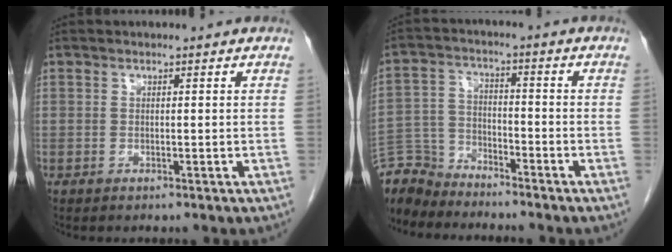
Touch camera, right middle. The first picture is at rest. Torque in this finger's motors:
{"motor_torque": [0.18, -0.19, 0.03, -0.03]}